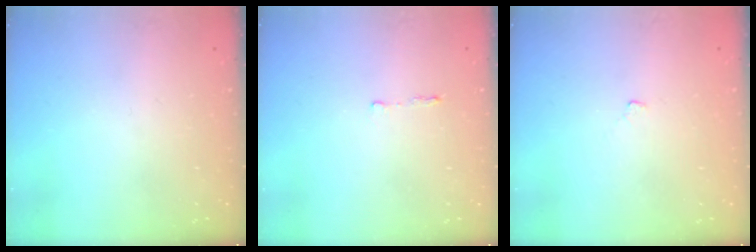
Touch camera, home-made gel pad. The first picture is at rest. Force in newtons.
{"total": 2.6, "press": 2.6, "slide": 0.4}
{"total": 2.9, "press": 2.9, "slide": 0.4}